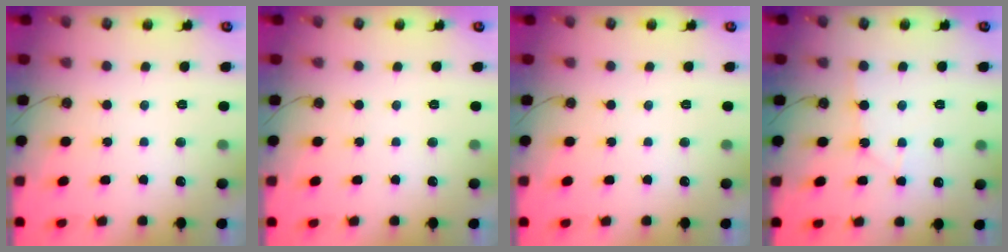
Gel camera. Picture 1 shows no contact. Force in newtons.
{"total": 0.0}
{"total": 0.0}
{"total": 4.4, "press": 4.3, "slide": 0.7}